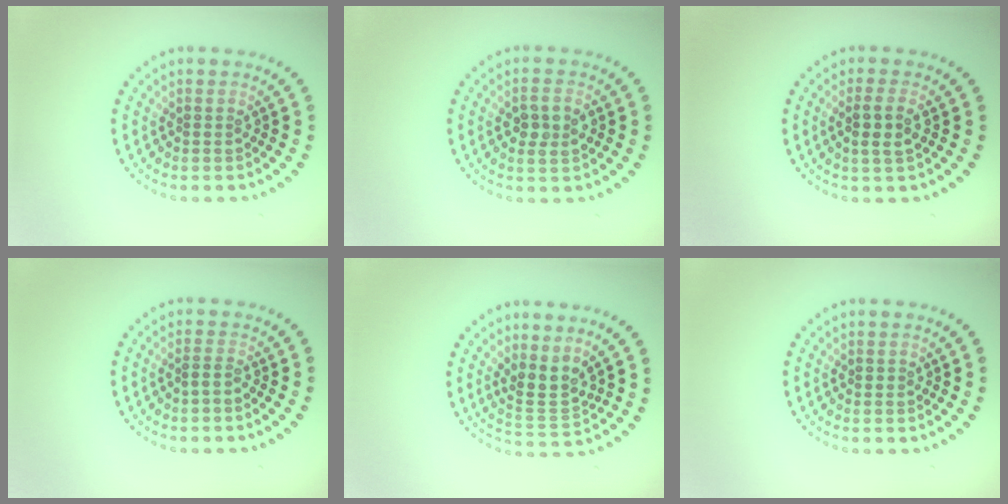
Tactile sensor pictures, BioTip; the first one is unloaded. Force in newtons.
{"total": 2.4, "press": 2.4, "slide": 0.2}
{"total": 2.2, "press": 2.0, "slide": 1.0}
{"total": 0.8, "press": 0.4, "slide": 0.7}
{"total": 2.9, "press": 2.4, "slide": 1.6}
{"total": 0.7, "press": 0.7, "slide": 0.1}